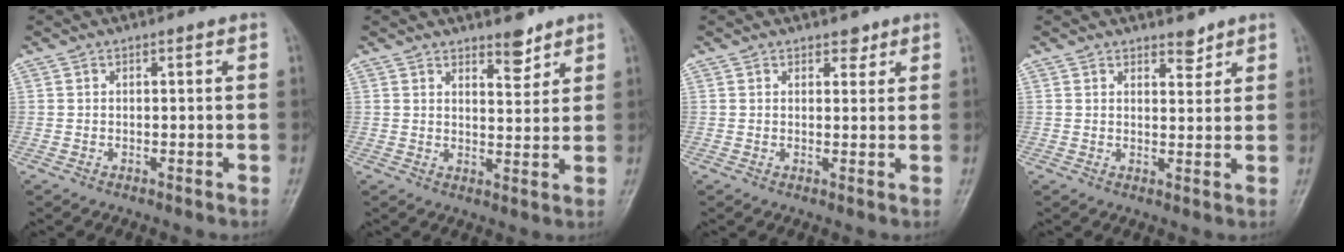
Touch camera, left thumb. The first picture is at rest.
{"total": 4.5, "force": [3.5, 1.7, 2.2], "torque": [-0.015, -0.028, 0.055]}
{"total": 2.3, "force": [1.7, 1.3, 0.9], "torque": [0.006, -0.009, 0.021]}
{"total": 3.0, "force": [2.4, 1.3, 1.1], "torque": [-0.002, -0.018, 0.038]}